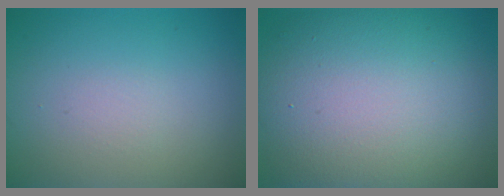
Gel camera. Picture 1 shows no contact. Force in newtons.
{"total": 14.6, "press": 14.6, "slide": 0.5}